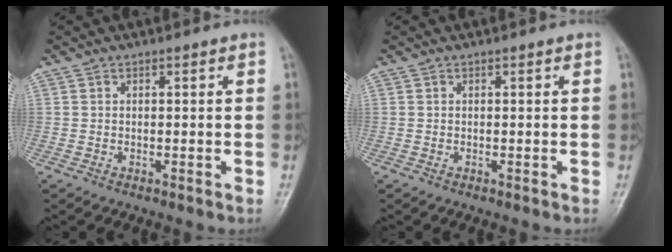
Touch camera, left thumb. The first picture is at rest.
{"total": 0.0}